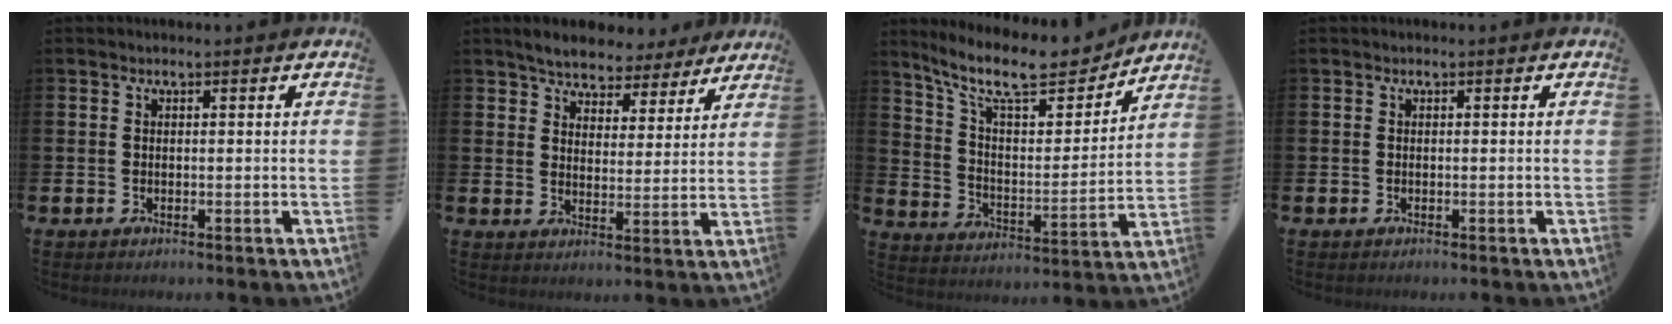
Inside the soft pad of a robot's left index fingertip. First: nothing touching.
{"total": 5.6, "force": [5.3, 1.7, 0.6], "torque": [-0.029, -0.029, 0.093]}
{"total": 12.2, "force": [10.5, 3.1, 5.2], "torque": [-0.133, -0.064, 0.184]}
{"total": 0.0}